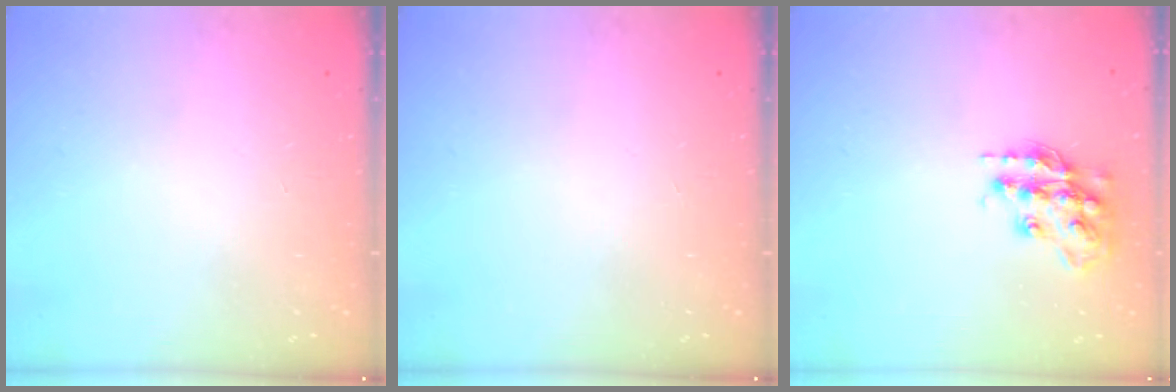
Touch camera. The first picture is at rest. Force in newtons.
{"total": 0.0}
{"total": 16.0, "press": 16.0, "slide": 1.2}